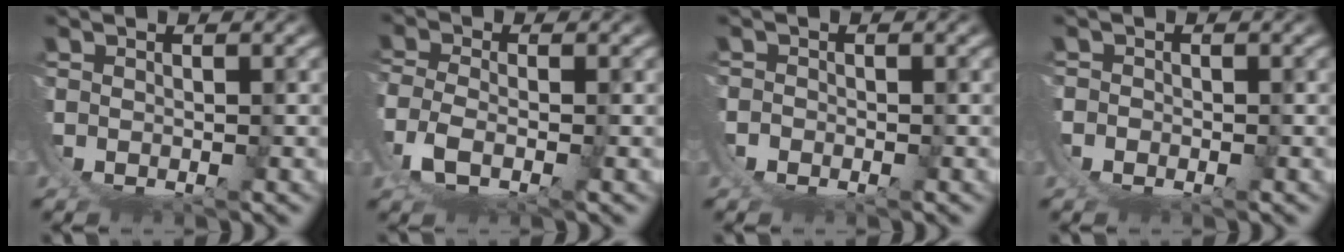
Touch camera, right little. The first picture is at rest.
{"total": 4.4, "force": [1.1, 2.8, 3.3], "torque": [-0.101, -0.026, 0.030]}
{"total": 2.4, "force": [-0.2, 2.3, 0.6], "torque": [-0.028, -0.006, -0.006]}
{"total": 2.6, "force": [-0.2, 2.5, 0.6], "torque": [-0.027, -0.006, -0.006]}